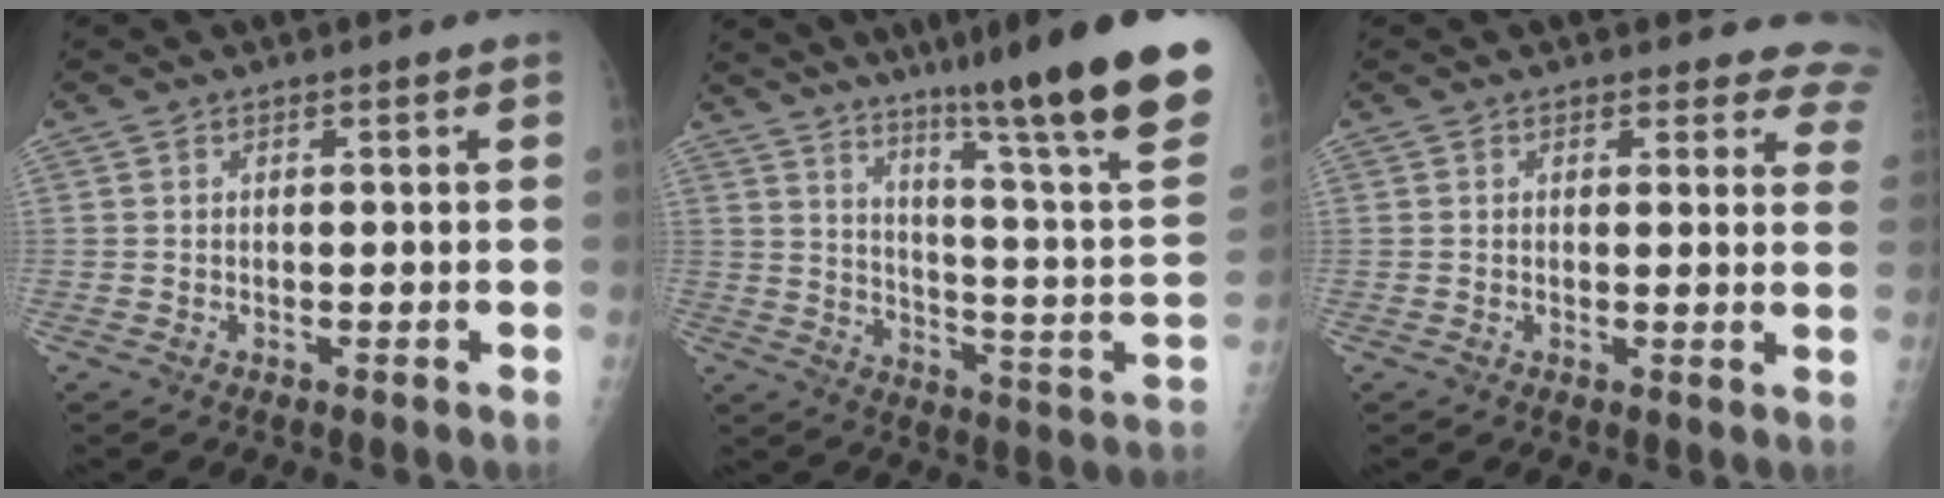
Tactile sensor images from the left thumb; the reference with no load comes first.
{"total": 28.4, "force": [20.2, 1.4, 20.0], "torque": [-0.258, -0.107, 0.288]}
{"total": 8.8, "force": [7.9, 3.6, 1.4], "torque": [0.040, -0.032, 0.052]}